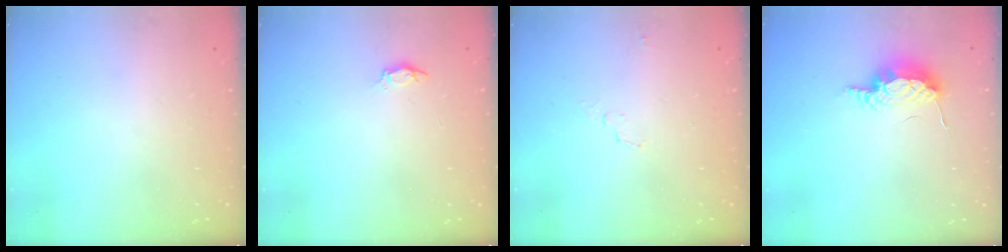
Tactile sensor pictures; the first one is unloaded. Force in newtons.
{"total": 2.9, "press": 2.9, "slide": 0.4}
{"total": 3.3, "press": 2.9, "slide": 1.6}
{"total": 7.8, "press": 7.8, "slide": 0.2}